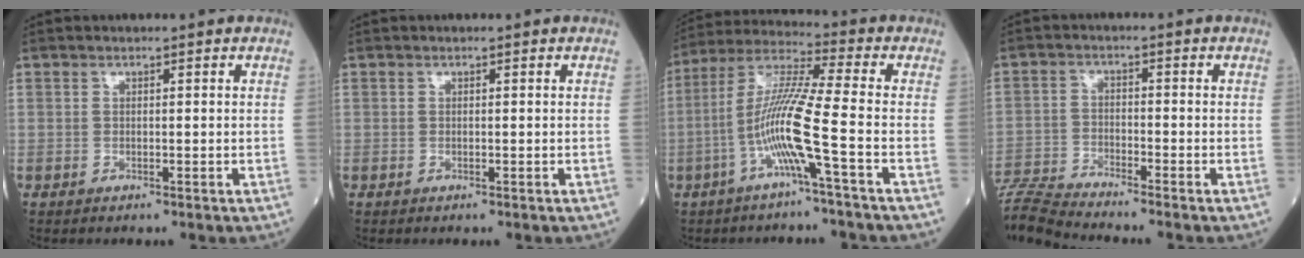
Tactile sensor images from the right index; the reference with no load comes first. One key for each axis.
{"total": 0.0}
{"total": 10.7, "fx": -3.8, "fy": -1.3, "fz": 10.0, "tx": -0.203, "ty": 0.006, "tz": -0.081}
{"total": 8.3, "fx": -8.0, "fy": -1.9, "fz": 1.3, "tx": -0.030, "ty": -0.012, "tz": -0.156}